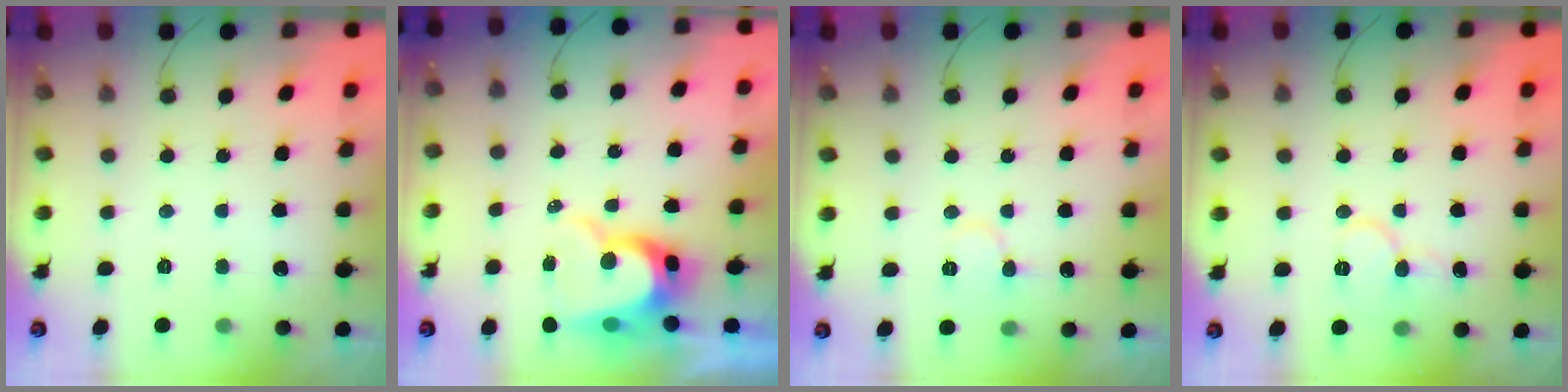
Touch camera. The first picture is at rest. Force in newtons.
{"total": 10.8, "press": 10.7, "slide": 1.1}
{"total": 6.3, "press": 6.3, "slide": 0.6}
{"total": 7.6, "press": 7.5, "slide": 0.8}